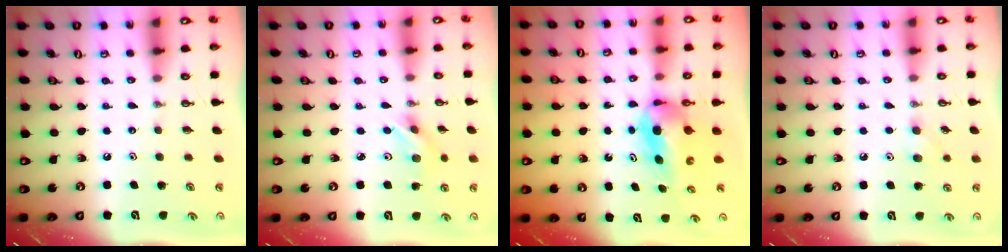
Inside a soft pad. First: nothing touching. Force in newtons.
{"total": 4.7, "press": 4.6, "slide": 0.7}
{"total": 5.5, "press": 5.2, "slide": 1.8}
{"total": 4.9, "press": 4.8, "slide": 1.2}